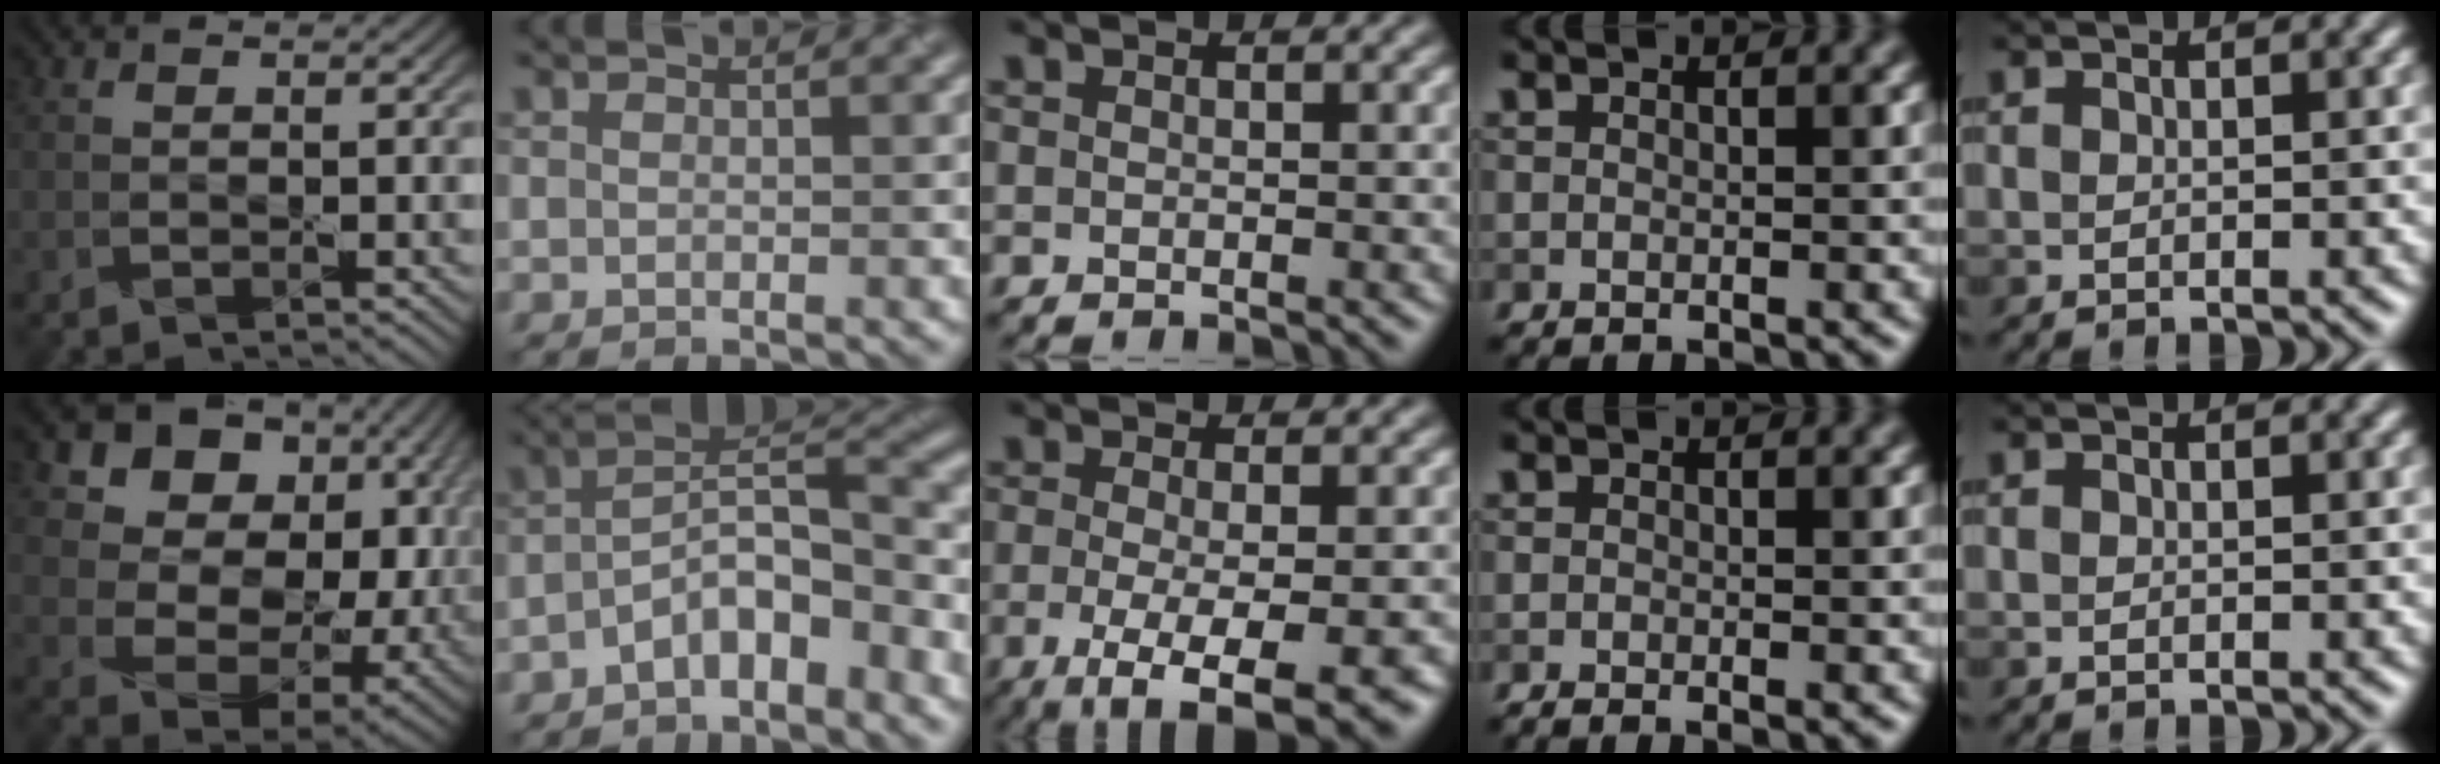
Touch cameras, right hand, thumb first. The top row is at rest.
{"thumb": {"total": 15.9, "force": [4.7, 11.4, 10.1], "torque": [-0.186, -0.006, 0.107]}, "index": {"total": 6.3, "force": [-3.3, 2.4, 4.8], "torque": [-0.077, 0.018, -0.067]}, "middle": {"total": 6.5, "force": [-2.7, 1.7, 5.7], "torque": [-0.092, -0.010, -0.045]}, "ring": {"total": 1.1, "force": [-0.7, 0.3, 0.7], "torque": [-0.014, -0.003, -0.015]}}